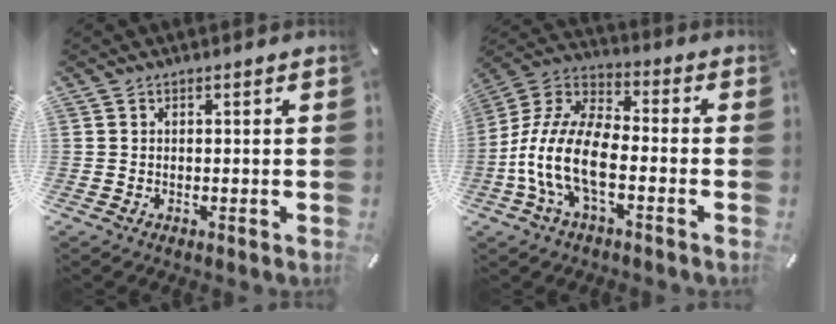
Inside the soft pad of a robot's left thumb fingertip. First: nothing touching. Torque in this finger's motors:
{"motor_torque": [0.59, 2.18, 1.38, 0.78, 0.31]}